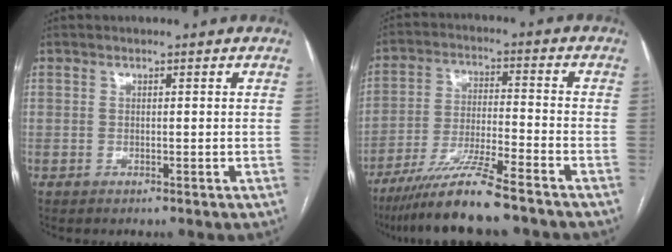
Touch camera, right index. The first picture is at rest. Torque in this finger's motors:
{"motor_torque": [1.11, -1.03, 0.62, 0.18]}